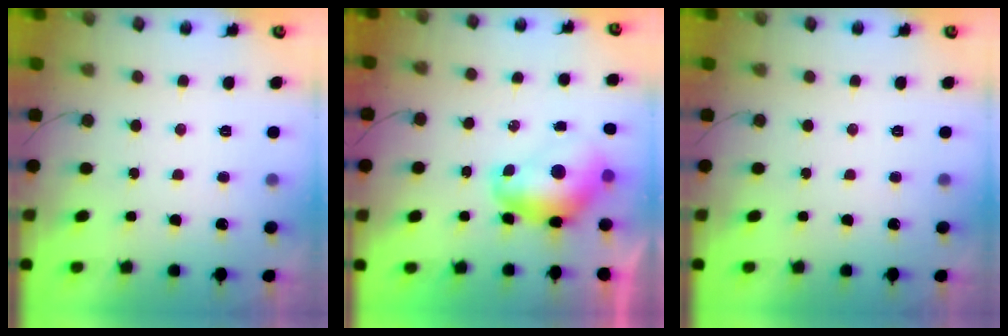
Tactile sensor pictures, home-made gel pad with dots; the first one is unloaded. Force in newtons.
{"total": 8.6, "press": 8.5, "slide": 0.9}
{"total": 0.0}